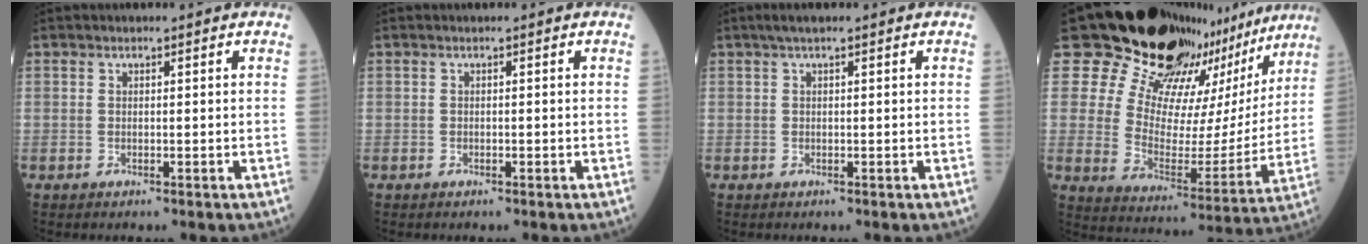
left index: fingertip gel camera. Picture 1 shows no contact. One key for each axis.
{"total": 0.0}
{"total": 1.8, "fx": 1.2, "fy": 0.1, "fz": 1.4, "tx": -0.027, "ty": 0.011, "tz": 0.019}
{"total": 27.5, "fx": 22.7, "fy": 10.4, "fz": 11.6, "tx": -0.188, "ty": -0.037, "tz": 0.306}